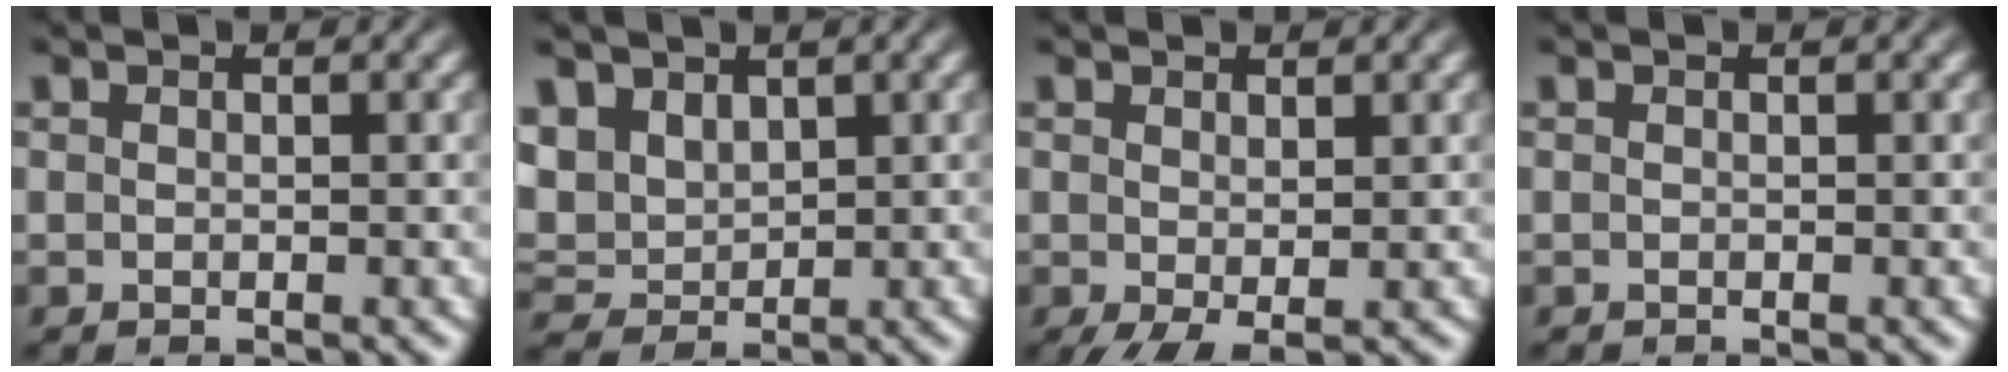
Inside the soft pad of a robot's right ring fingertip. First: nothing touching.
{"total": 5.9, "force": [1.5, 5.1, 2.5], "torque": [-0.072, -0.013, 0.033]}
{"total": 2.1, "force": [-0.8, 0.4, 1.9], "torque": [-0.019, -0.014, 0.003]}
{"total": 0.0}